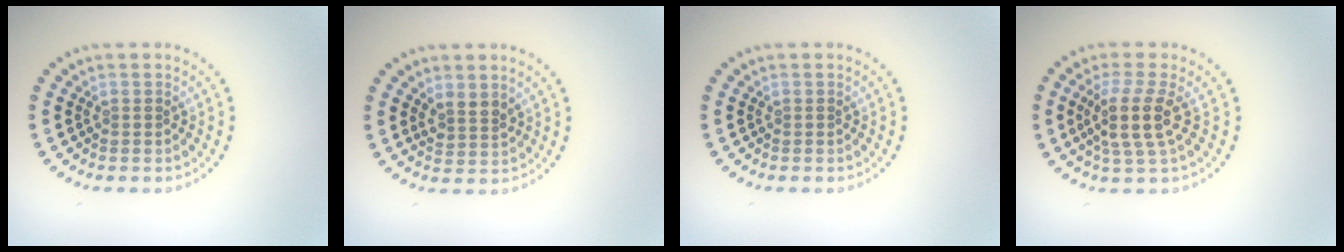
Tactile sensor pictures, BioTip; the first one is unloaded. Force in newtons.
{"total": 1.8, "press": 1.5, "slide": 1.0}
{"total": 0.0}
{"total": 3.8, "press": 3.0, "slide": 2.3}